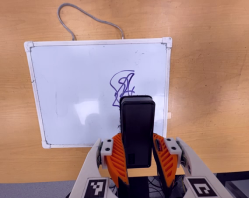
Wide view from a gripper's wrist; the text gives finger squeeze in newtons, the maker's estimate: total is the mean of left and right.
{"total": 6.4, "left": 5.6, "right": 7.2}